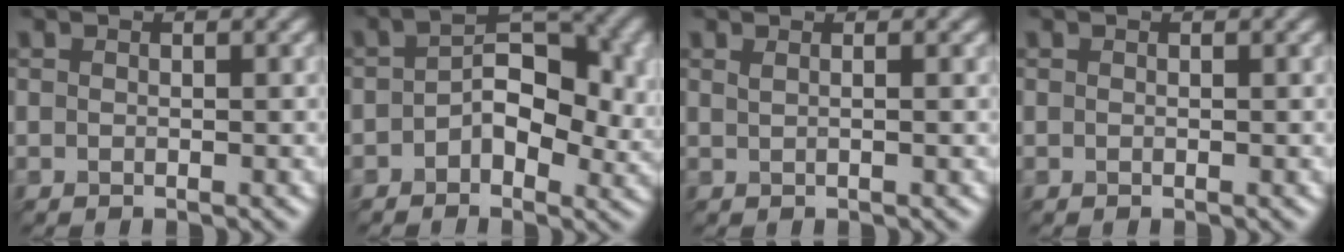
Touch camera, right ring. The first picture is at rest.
{"total": 4.6, "force": [-0.4, 2.5, 3.8], "torque": [-0.072, 0.009, -0.001]}
{"total": 0.6, "force": [0.4, 0.1, 0.4], "torque": [-0.007, 0.000, -0.004]}
{"total": 0.0}